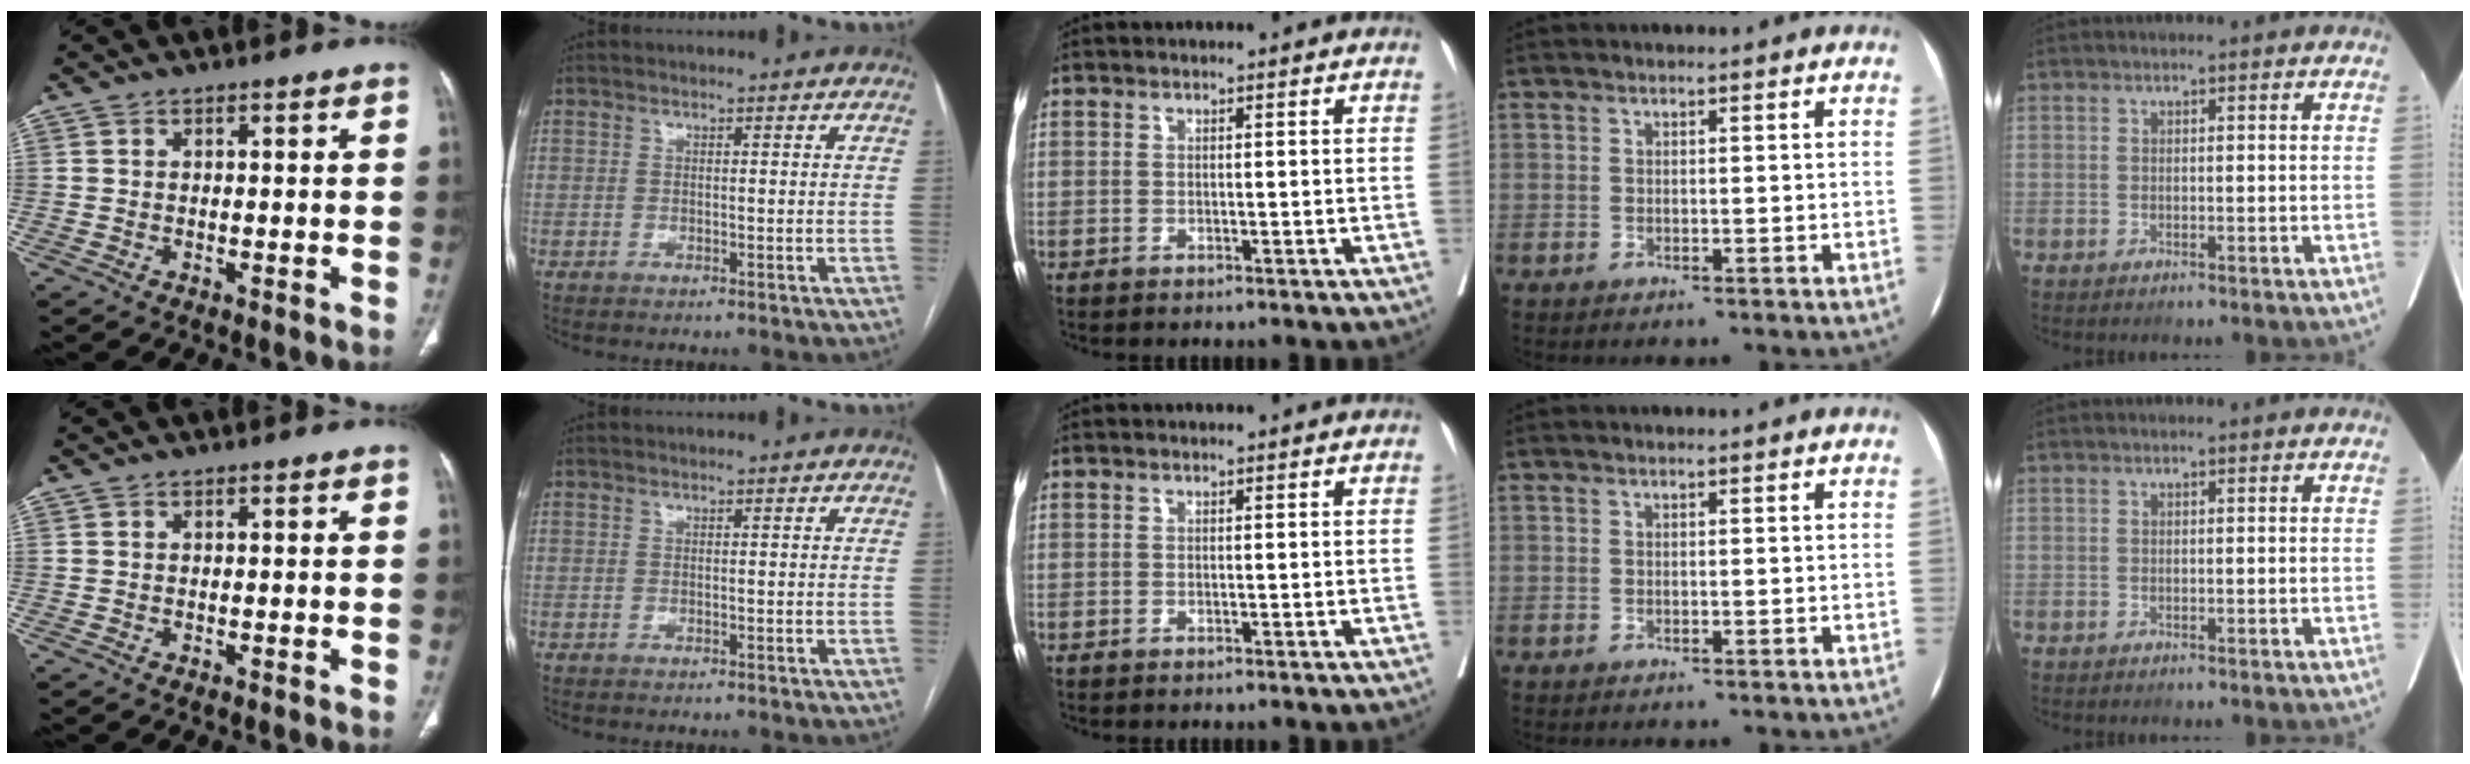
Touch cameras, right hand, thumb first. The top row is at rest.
{}